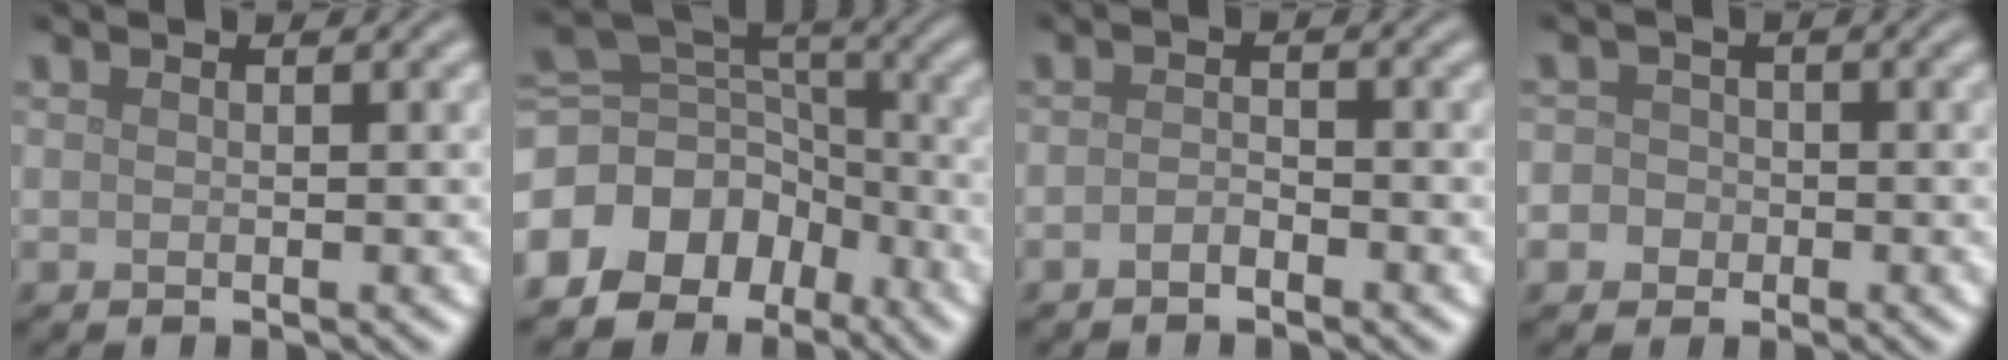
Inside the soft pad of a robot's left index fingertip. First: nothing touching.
{"total": 9.1, "force": [-5.0, 6.8, 3.5], "torque": [-0.076, -0.002, -0.088]}
{"total": 1.1, "force": [-0.8, 0.5, 0.6], "torque": [-0.014, 0.003, -0.017]}
{"total": 3.8, "force": [-0.9, 3.6, 0.9], "torque": [0.012, 0.013, -0.044]}